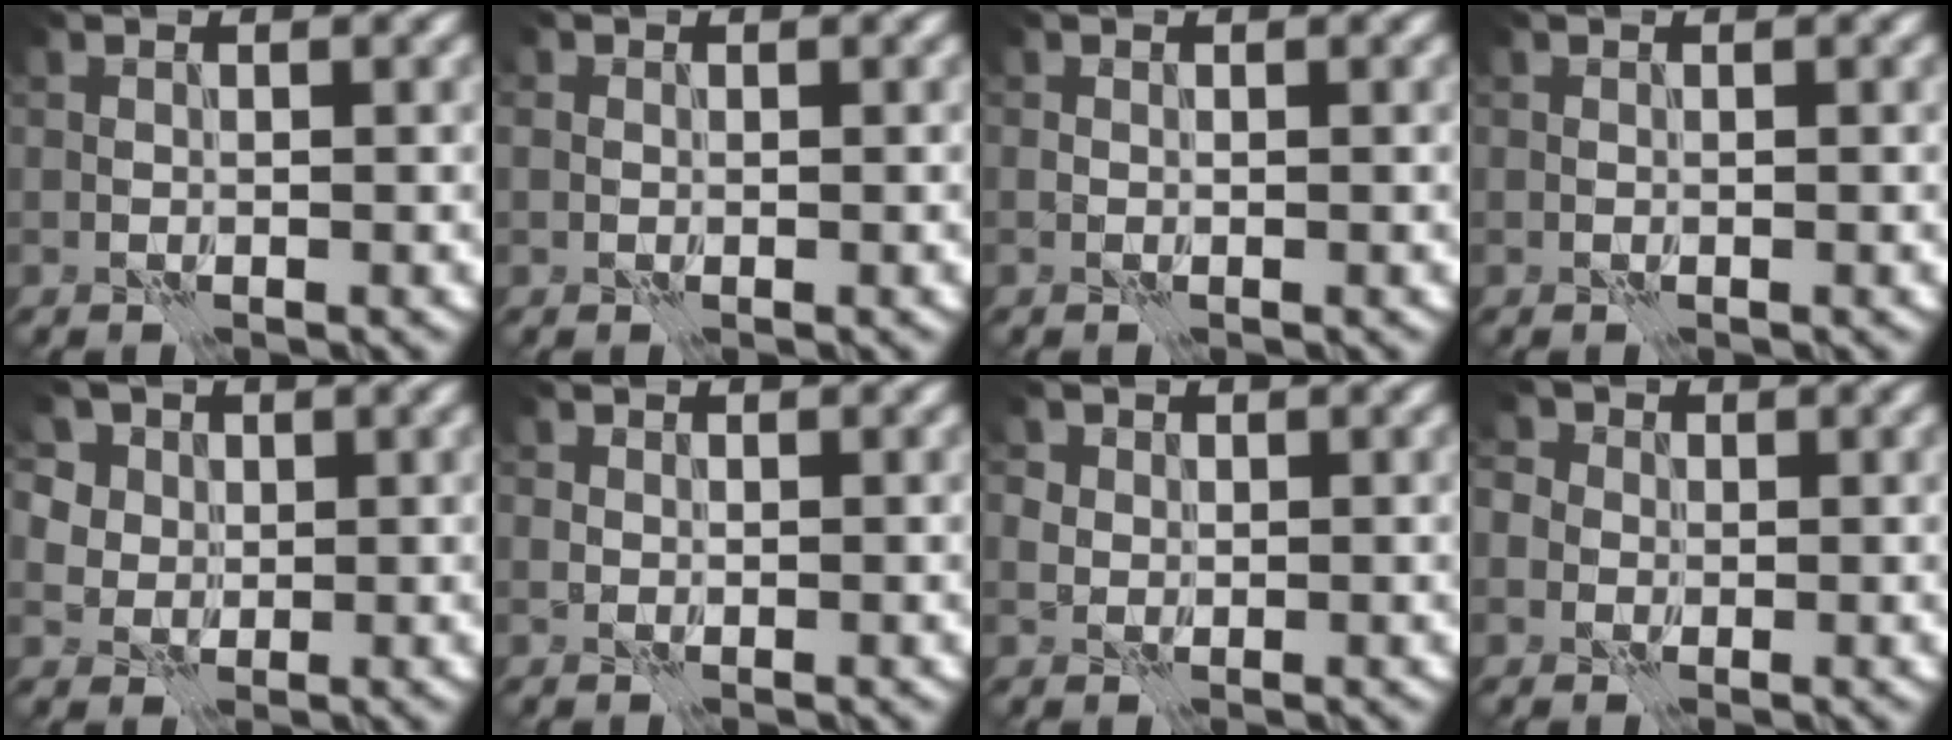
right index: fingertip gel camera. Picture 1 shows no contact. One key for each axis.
{"total": 0.9, "fx": -0.1, "fy": 0.9, "fz": 0.0, "tx": -0.001, "ty": -0.003, "tz": -0.007}
{"total": 0.0}
{"total": 0.0}
{"total": 7.3, "fx": 3.8, "fy": 5.6, "fz": 2.8, "tx": -0.067, "ty": 0.011, "tz": 0.041}
{"total": 0.5, "fx": 0.0, "fy": 0.5, "fz": -0.2, "tx": 0.004, "ty": -0.004, "tz": -0.004}
{"total": 2.1, "fx": 0.8, "fy": 1.9, "fz": 0.5, "tx": -0.014, "ty": 0.001, "tz": 0.008}
{"total": 5.5, "fx": 1.6, "fy": 4.9, "fz": 2.0, "tx": -0.045, "ty": 0.032, "tz": -0.012}